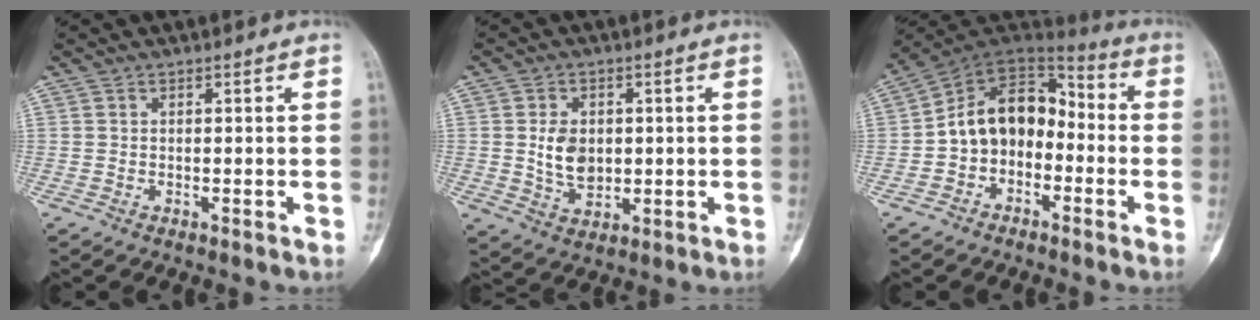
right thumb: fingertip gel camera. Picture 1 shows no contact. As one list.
[{"total": 6.8, "force": [0.5, 4.9, 4.6], "torque": [-0.063, -0.008, 0.018]}, {"total": 13.3, "force": [-2.2, 9.9, 8.6], "torque": [-0.110, 0.066, -0.052]}]